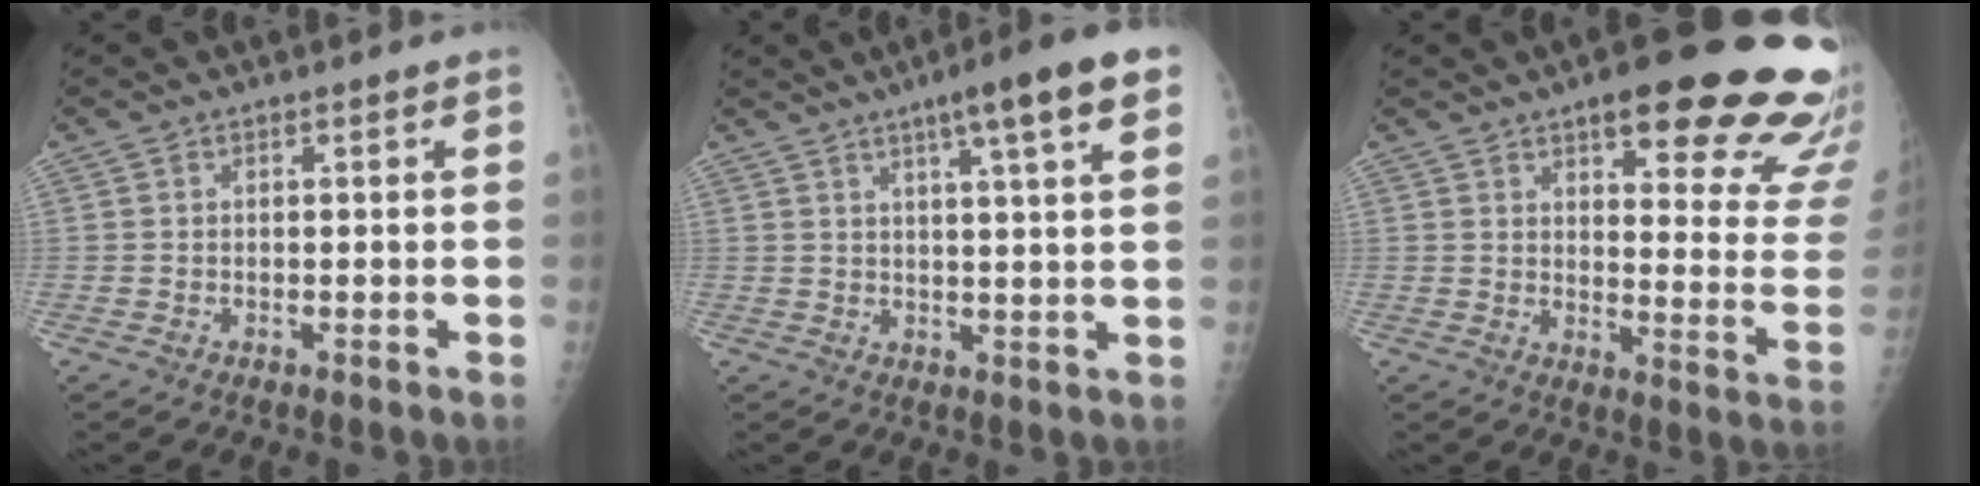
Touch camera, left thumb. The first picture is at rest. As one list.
[{"total": 11.3, "force": [6.1, 0.9, 9.4], "torque": [-0.132, -0.011, 0.082]}, {"total": 24.3, "force": [15.3, 7.2, 17.5], "torque": [-0.169, -0.068, 0.187]}]